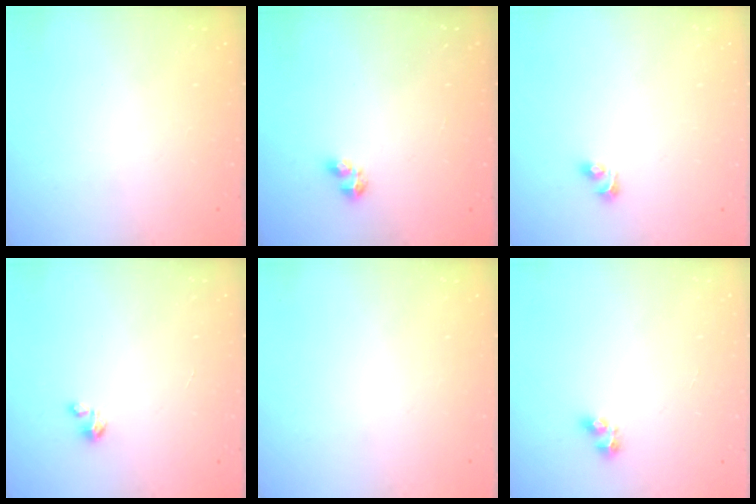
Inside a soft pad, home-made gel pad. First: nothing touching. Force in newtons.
{"total": 2.3, "press": 2.2, "slide": 0.6}
{"total": 3.5, "press": 3.0, "slide": 1.8}
{"total": 1.8, "press": 1.8, "slide": 0.1}
{"total": 0.0}
{"total": 4.4, "press": 4.3, "slide": 0.8}